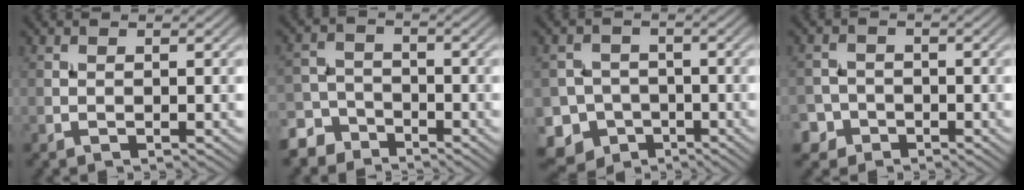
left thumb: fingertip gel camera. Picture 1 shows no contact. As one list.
[{"total": 5.2, "force": [-4.1, 3.1, 1.1], "torque": [-0.018, -0.005, -0.089]}, {"total": 8.8, "force": [-4.6, 7.2, 2.0], "torque": [-0.048, -0.026, -0.098]}, {"total": 3.4, "force": [-2.1, 2.7, 0.5], "torque": [-0.001, -0.001, -0.047]}]